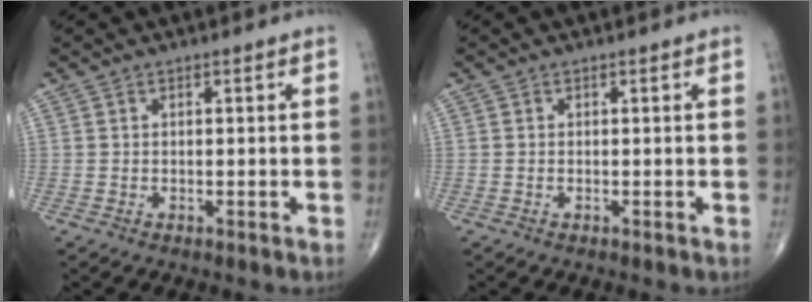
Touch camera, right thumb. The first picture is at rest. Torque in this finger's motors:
{"motor_torque": [0.17, -0.23, -0.26, 0.02, -0.03]}